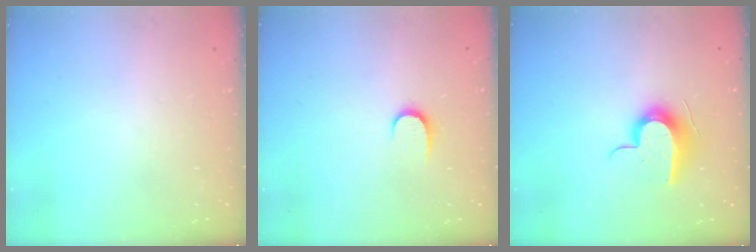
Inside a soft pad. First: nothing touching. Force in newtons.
{"total": 5.4, "press": 5.4, "slide": 0.6}
{"total": 11.7, "press": 11.6, "slide": 0.6}